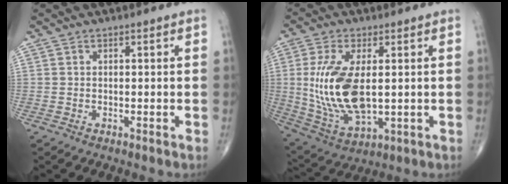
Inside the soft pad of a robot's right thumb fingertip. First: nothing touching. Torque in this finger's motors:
{"motor_torque": [0.10, 0.89, 1.49, 0.19, 0.17]}